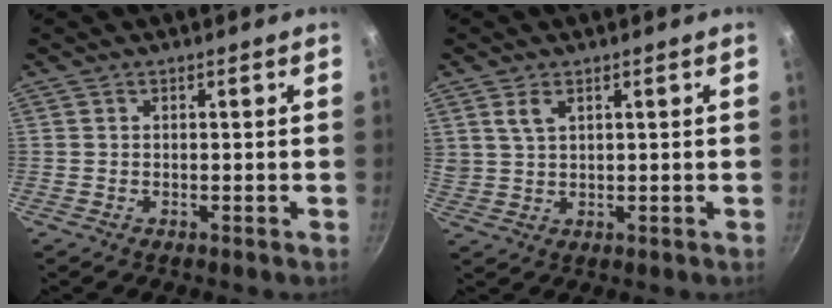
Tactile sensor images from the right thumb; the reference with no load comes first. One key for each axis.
{"total": 3.6, "fx": 1.9, "fy": 2.0, "fz": 2.4, "tx": -0.039, "ty": -0.005, "tz": 0.041}